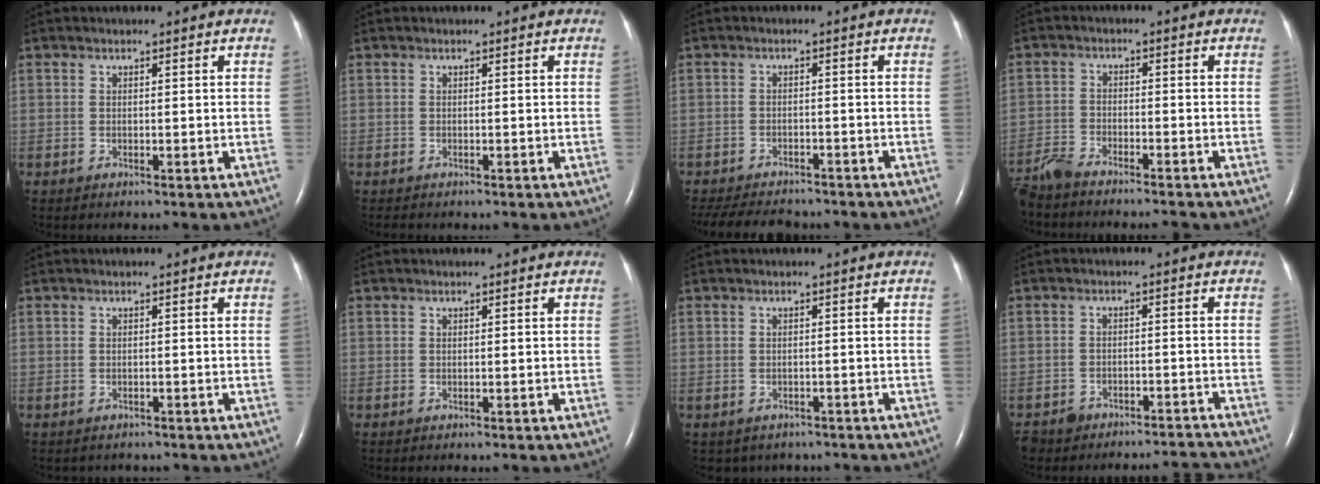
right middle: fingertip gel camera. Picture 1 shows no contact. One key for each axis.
{"total": 1.0, "fx": -0.8, "fy": 0.3, "fz": 0.4, "tx": -0.009, "ty": -0.002, "tz": -0.009}
{"total": 11.9, "fx": -10.5, "fy": 3.5, "fz": 4.3, "tx": -0.092, "ty": -0.007, "tz": -0.144}
{"total": 6.8, "fx": -6.4, "fy": 0.3, "fz": 2.1, "tx": -0.040, "ty": -0.013, "tz": -0.112}
{"total": 1.2, "fx": -1.0, "fy": 0.7, "fz": 0.1, "tx": -0.010, "ty": 0.000, "tz": -0.012}
{"total": 0.0}
{"total": 4.4, "fx": -3.5, "fy": 2.6, "fz": 0.6, "tx": -0.003, "ty": 0.012, "tz": -0.039}
{"total": 7.2, "fx": -7.0, "fy": 1.8, "fz": 0.0, "tx": 0.005, "ty": 0.015, "tz": -0.100}